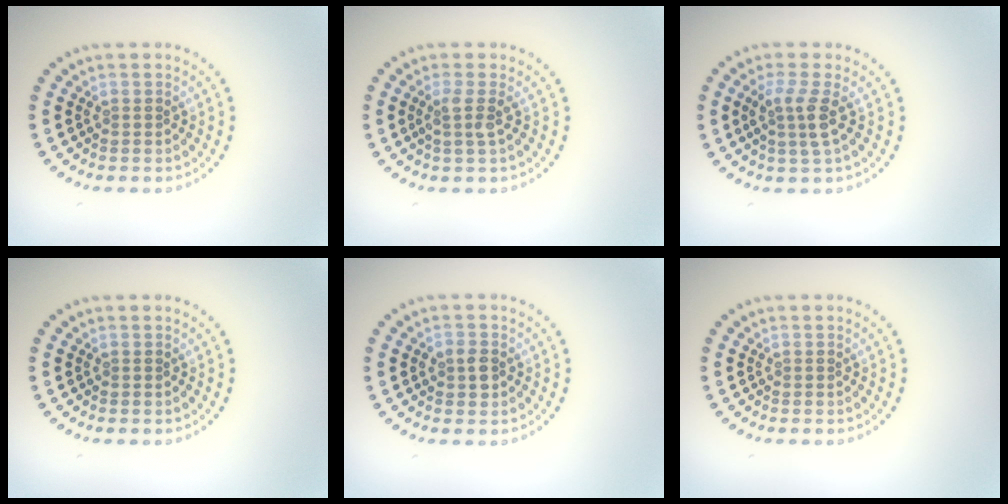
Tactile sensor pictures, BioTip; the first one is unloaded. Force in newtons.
{"total": 1.8, "press": 1.3, "slide": 1.2}
{"total": 2.5, "press": 2.0, "slide": 1.5}
{"total": 0.0}
{"total": 1.7, "press": 1.7, "slide": 0.4}
{"total": 0.0}